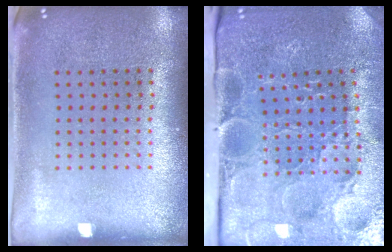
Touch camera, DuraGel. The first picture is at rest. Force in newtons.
{"total": 3.8, "press": 3.7, "slide": 0.9}